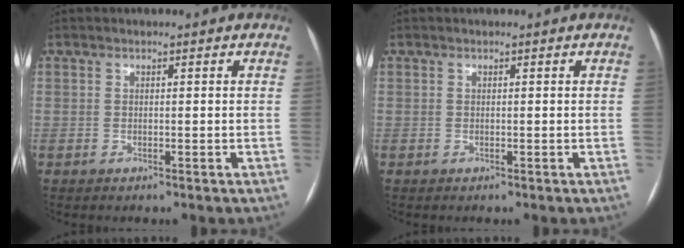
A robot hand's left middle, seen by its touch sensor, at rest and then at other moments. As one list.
[{"total": 0.0}]